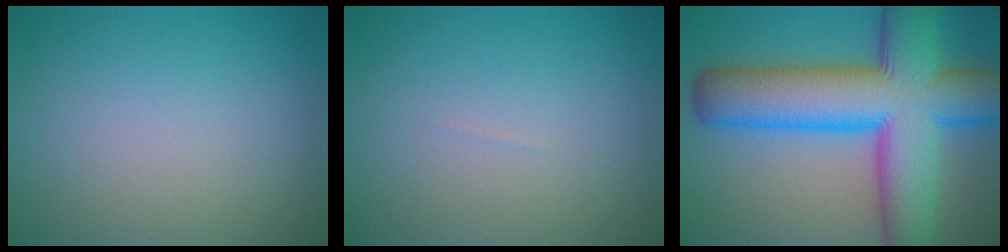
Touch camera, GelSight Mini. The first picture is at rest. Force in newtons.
{"total": 0.0}
{"total": 15.2, "press": 15.2, "slide": 0.4}